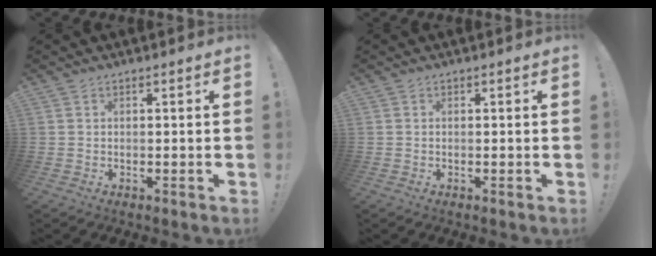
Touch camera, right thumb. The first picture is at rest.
{"total": 0.0}